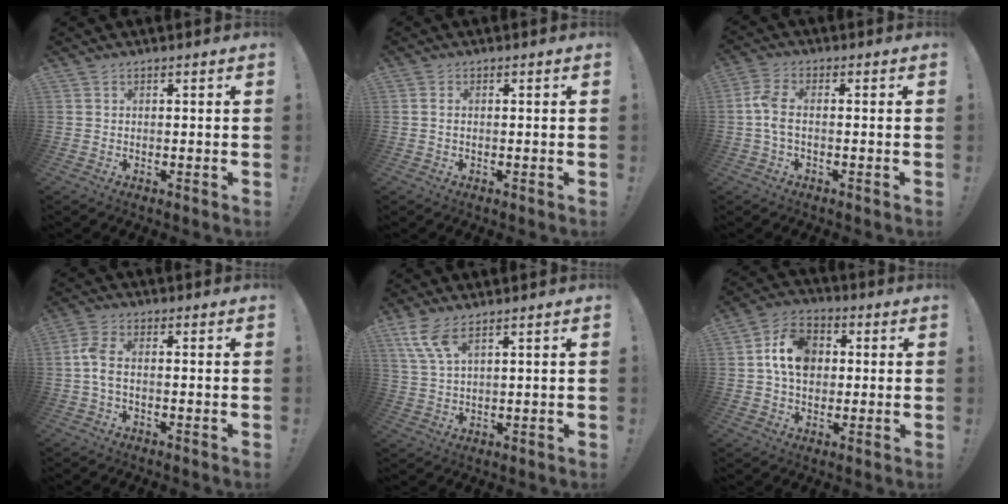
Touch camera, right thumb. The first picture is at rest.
{"total": 1.0, "force": [0.1, 0.6, 0.9], "torque": [-0.026, 0.007, 0.002]}
{"total": 6.2, "force": [-0.4, 3.1, 5.4], "torque": [-0.128, 0.002, -0.009]}
{"total": 5.6, "force": [-0.5, 2.6, 5.0], "torque": [-0.115, 0.003, -0.008]}
{"total": 7.4, "force": [4.6, 2.0, 5.5], "torque": [-0.110, -0.016, 0.088]}
{"total": 12.2, "force": [1.7, 9.2, 7.9], "torque": [-0.132, 0.014, 0.037]}